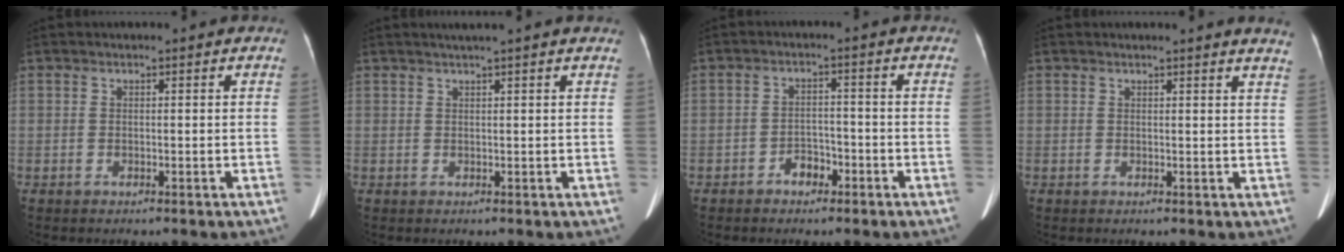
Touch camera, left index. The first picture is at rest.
{"total": 2.9, "force": [2.4, -0.6, 1.6], "torque": [-0.019, 0.017, 0.036]}
{"total": 3.1, "force": [-2.2, 1.8, 1.3], "torque": [-0.020, 0.004, -0.035]}
{"total": 4.9, "force": [4.7, -0.3, 1.4], "torque": [-0.013, -0.019, 0.024]}